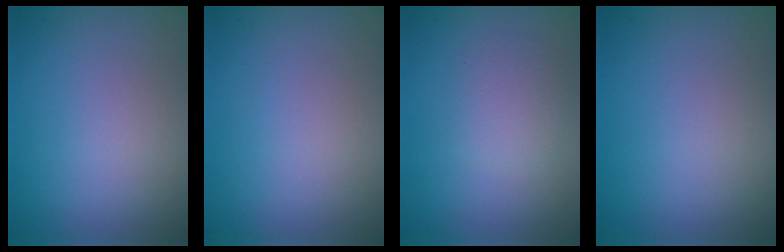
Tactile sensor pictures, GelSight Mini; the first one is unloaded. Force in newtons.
{"total": 0.0}
{"total": 2.0, "press": 2.0, "slide": 0.0}
{"total": 0.0}